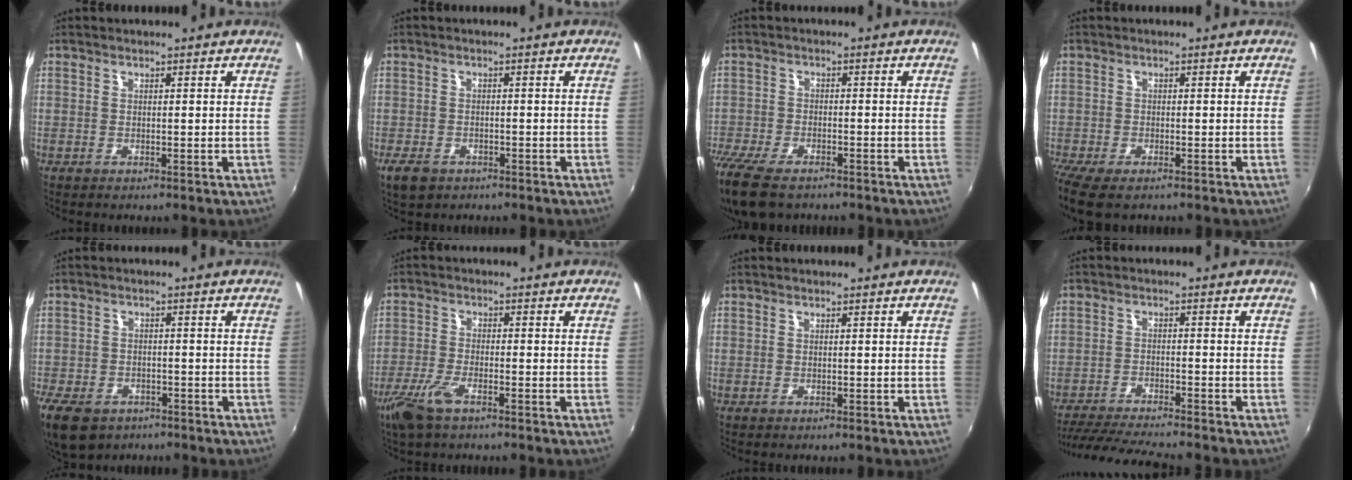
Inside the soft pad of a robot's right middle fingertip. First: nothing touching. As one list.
[{"total": 4.9, "force": [-3.1, 3.0, 2.4], "torque": [-0.062, -0.013, -0.054]}, {"total": 12.3, "force": [-9.4, 4.7, 6.3], "torque": [-0.165, -0.045, -0.175]}, {"total": 6.4, "force": [-4.8, 1.9, 3.8], "torque": [-0.093, -0.034, -0.089]}, {"total": 10.7, "force": [-6.9, 6.3, 5.0], "torque": [-0.135, -0.023, -0.120]}, {"total": 7.1, "force": [-4.6, 2.4, 4.8], "torque": [-0.120, -0.013, -0.091]}, {"total": 0.0}, {"total": 11.1, "force": [-10.2, 0.3, 4.6], "torque": [-0.109, -0.017, -0.172]}]